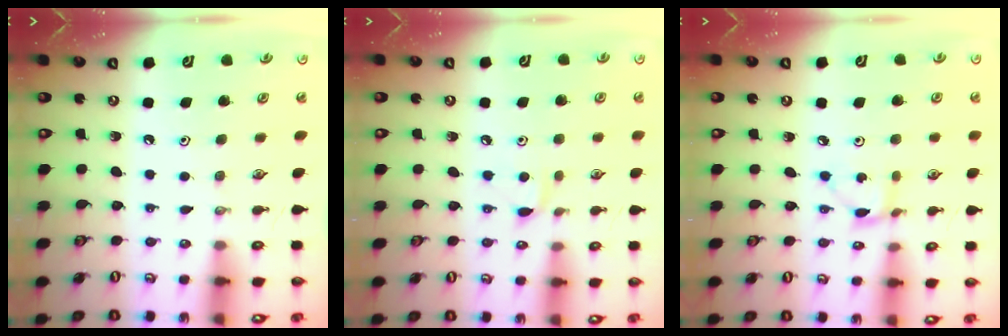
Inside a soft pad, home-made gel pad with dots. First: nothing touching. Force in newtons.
{"total": 5.6, "press": 5.5, "slide": 0.7}
{"total": 2.9, "press": 2.9, "slide": 0.2}